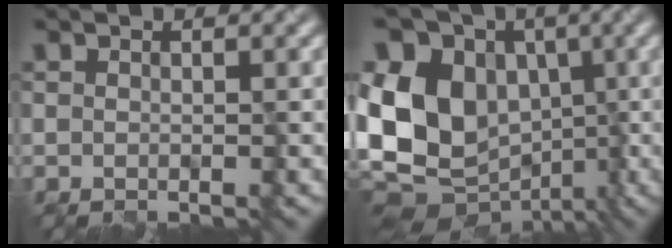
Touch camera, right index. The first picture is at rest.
{"total": 12.9, "force": [-1.9, 10.0, 7.9], "torque": [-0.169, 0.020, -0.056]}